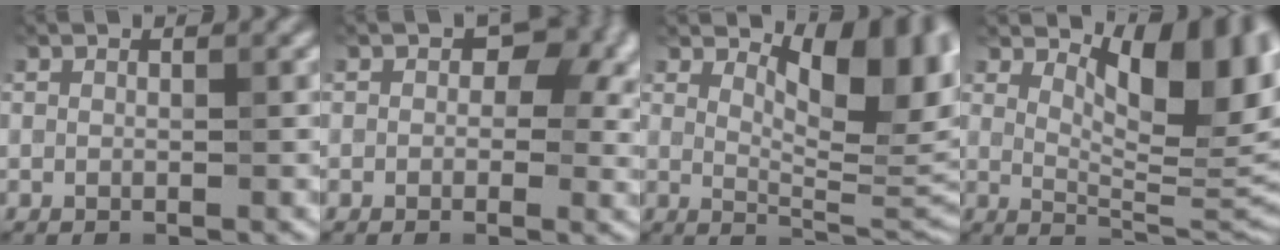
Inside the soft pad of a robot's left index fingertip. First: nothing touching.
{"total": 7.0, "force": [1.5, 5.0, 4.6], "torque": [-0.025, 0.006, 0.009]}
{"total": 8.0, "force": [3.4, 3.7, 6.3], "torque": [-0.090, -0.010, 0.051]}
{"total": 8.8, "force": [3.7, 3.8, 7.1], "torque": [-0.101, -0.010, 0.060]}